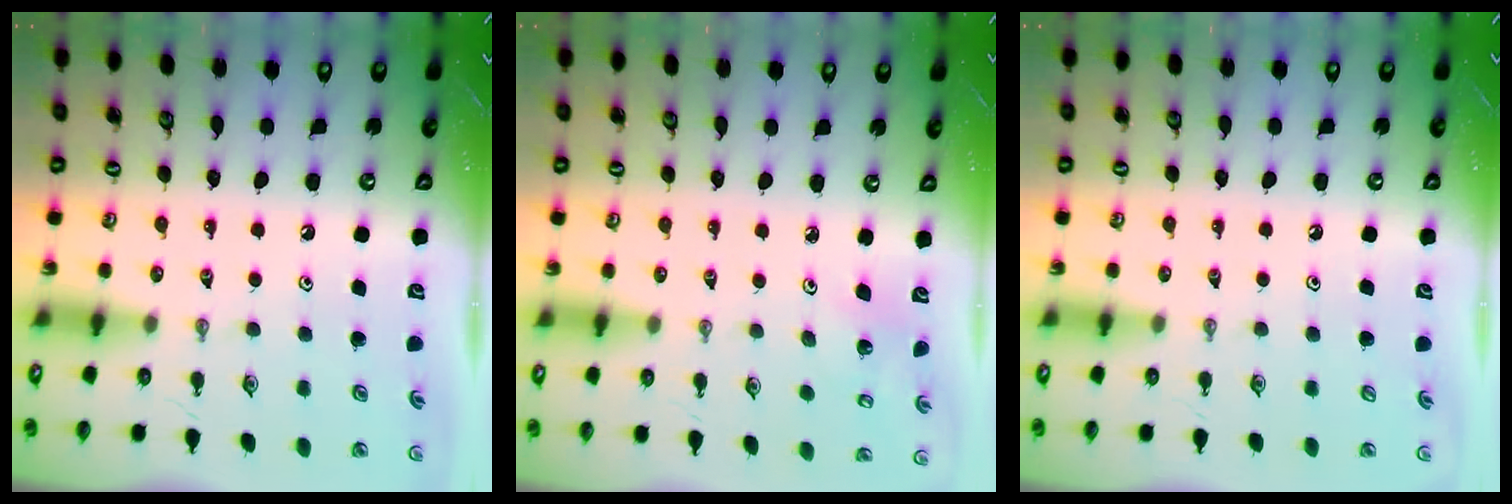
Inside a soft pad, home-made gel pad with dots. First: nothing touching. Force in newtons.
{"total": 3.7, "press": 3.7, "slide": 0.2}
{"total": 1.1, "press": 0.0, "slide": 1.1}